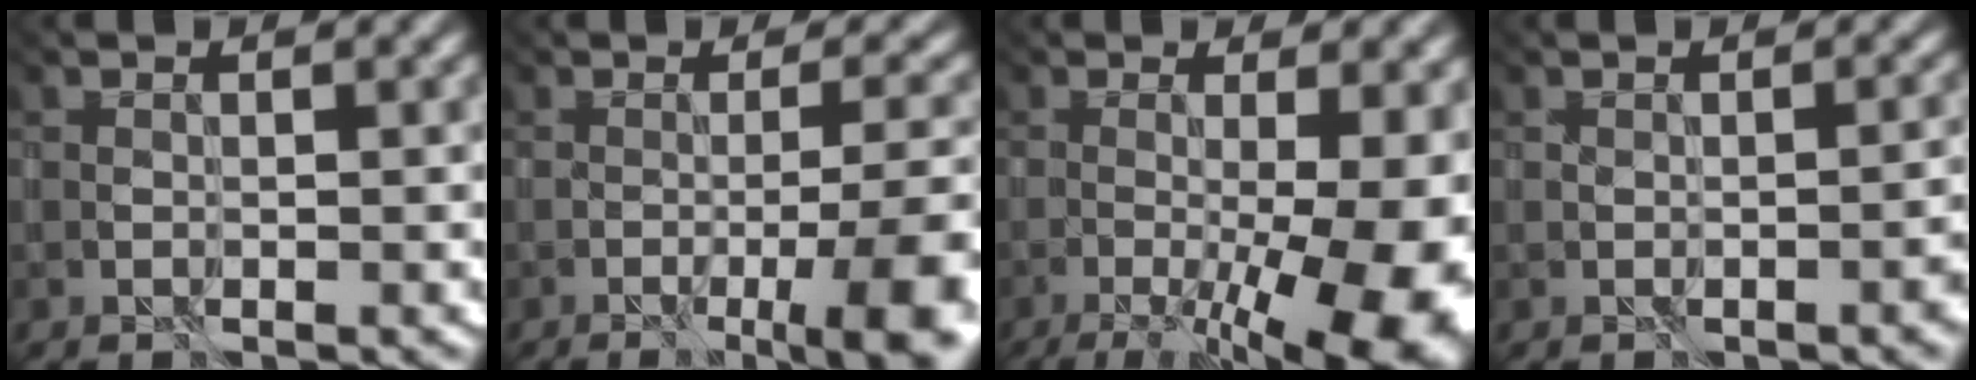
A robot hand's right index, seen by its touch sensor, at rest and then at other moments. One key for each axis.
{"total": 7.3, "fx": -3.9, "fy": 0.8, "fz": 6.2, "tx": -0.081, "ty": -0.006, "tz": -0.033}
{"total": 16.1, "fx": -4.6, "fy": 6.1, "fz": 14.1, "tx": -0.172, "ty": -0.006, "tz": -0.041}
{"total": 2.1, "fx": -1.2, "fy": 0.2, "fz": 1.7, "tx": 0.006, "ty": 0.005, "tz": -0.002}